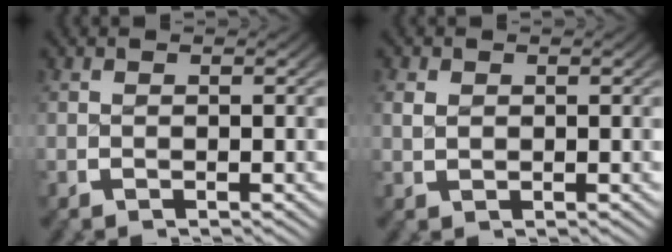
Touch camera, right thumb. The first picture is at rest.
{"total": 1.4, "force": [0.4, 1.2, 0.8], "torque": [-0.012, 0.001, 0.012]}